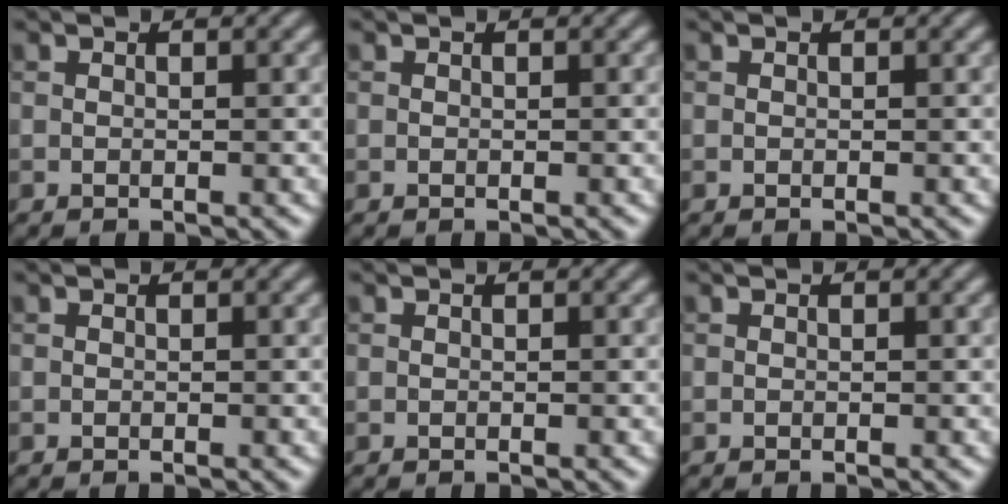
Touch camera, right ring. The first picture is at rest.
{"total": 0.0}
{"total": 0.0}
{"total": 0.0}
{"total": 0.0}
{"total": 0.0}